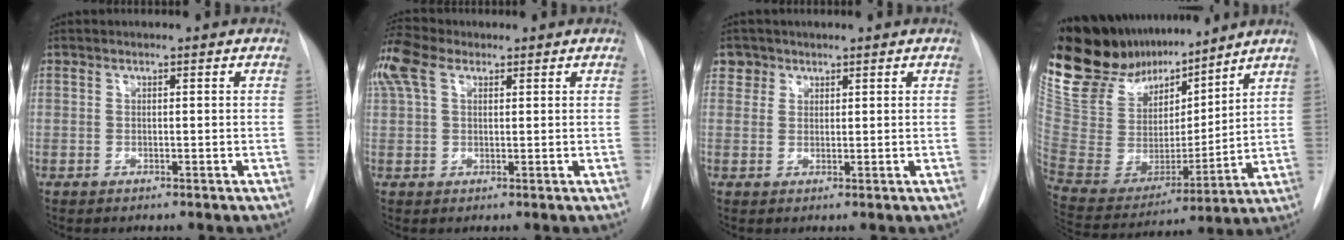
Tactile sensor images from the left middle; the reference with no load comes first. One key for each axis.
{"total": 8.0, "fx": 4.4, "fy": 4.3, "fz": 5.1, "tx": -0.138, "ty": 0.040, "tz": 0.089}
{"total": 2.7, "fx": 1.9, "fy": 1.8, "fz": -0.5, "tx": 0.022, "ty": 0.005, "tz": 0.032}
{"total": 19.7, "fx": 17.6, "fy": 5.5, "fz": 7.1, "tx": -0.138, "ty": -0.004, "tz": 0.331}